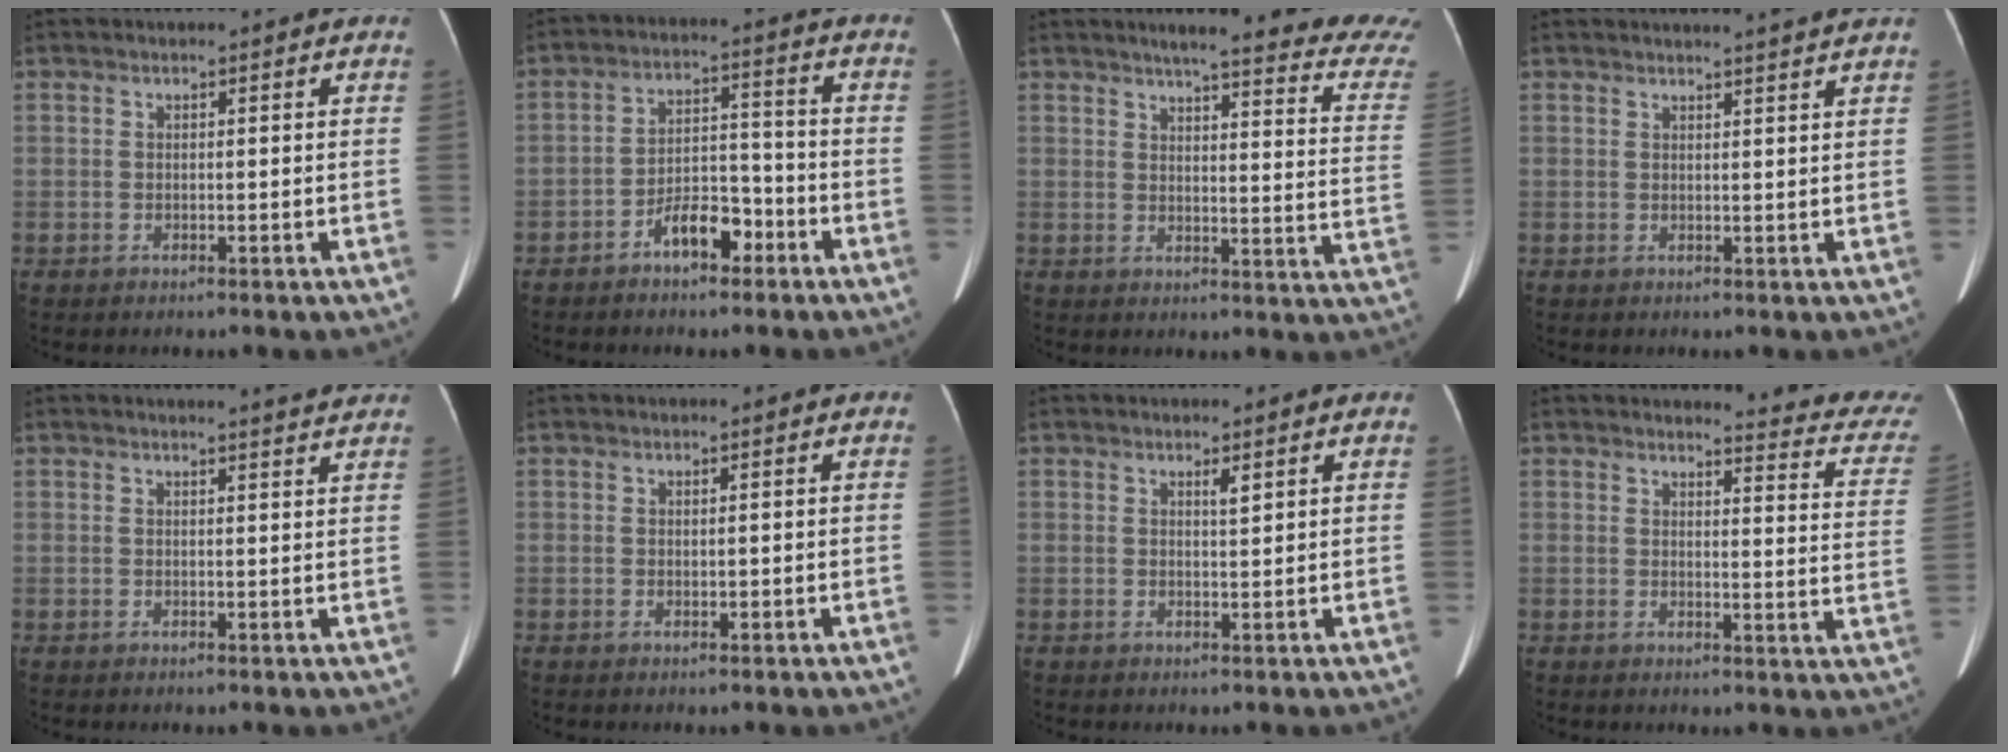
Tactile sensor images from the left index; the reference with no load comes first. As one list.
[{"total": 6.4, "force": [-4.0, 2.8, 4.2], "torque": [-0.076, 0.019, -0.066]}, {"total": 20.7, "force": [18.7, -0.1, 9.1], "torque": [-0.106, -0.082, 0.201]}, {"total": 4.6, "force": [4.2, -1.0, 1.6], "torque": [-0.020, 0.001, 0.040]}, {"total": 3.4, "force": [3.2, -0.3, 0.9], "torque": [-0.017, -0.004, 0.029]}, {"total": 0.5, "force": [0.1, 0.2, 0.5], "torque": [-0.009, -0.002, 0.005]}, {"total": 1.2, "force": [0.7, 0.0, 0.9], "torque": [-0.018, 0.000, 0.014]}, {"total": 12.6, "force": [12.4, 0.5, 2.1], "torque": [-0.005, -0.098, 0.106]}]